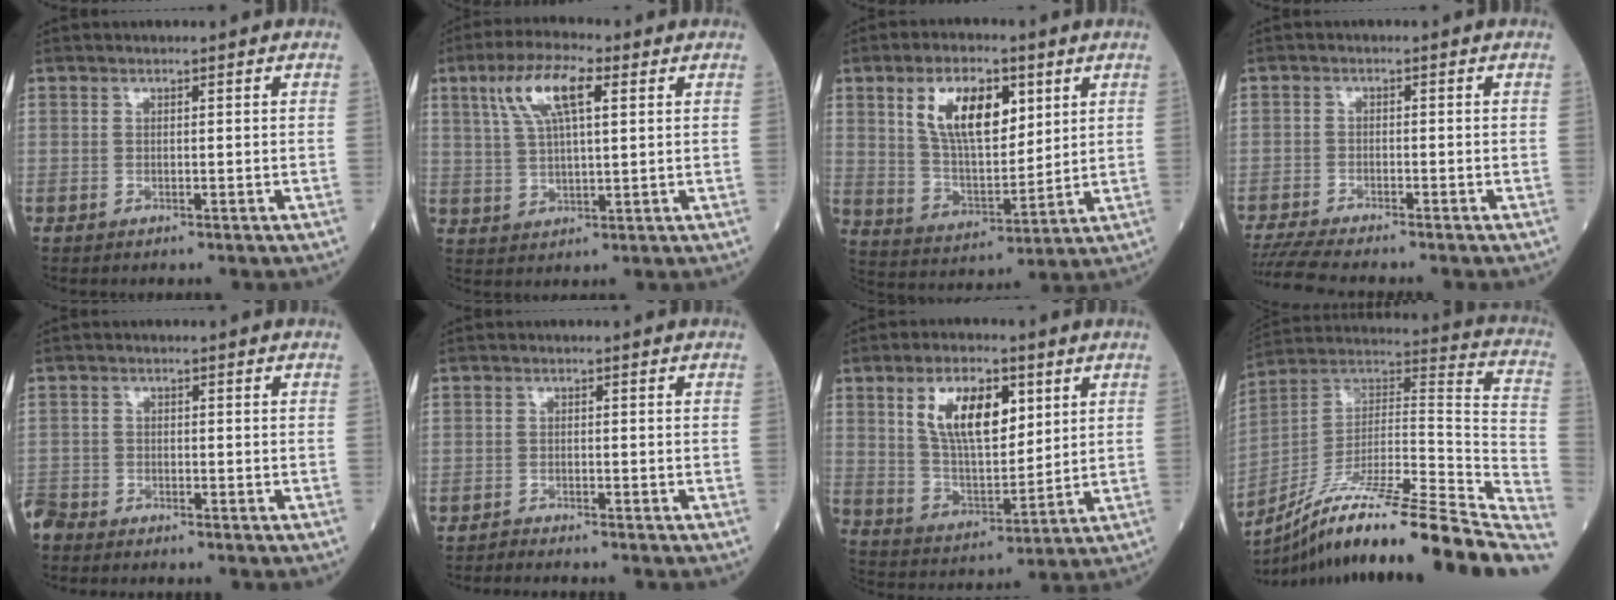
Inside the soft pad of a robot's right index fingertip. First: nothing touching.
{"total": 9.2, "force": [3.9, 2.4, 8.0], "torque": [-0.165, 0.018, 0.075]}
{"total": 12.1, "force": [5.1, 5.3, 9.7], "torque": [-0.185, 0.008, 0.099]}
{"total": 6.2, "force": [-5.8, 0.2, 2.3], "torque": [-0.046, -0.023, -0.102]}
{"total": 3.3, "force": [-3.2, 0.8, 0.1], "torque": [-0.005, -0.009, -0.065]}
{"total": 1.9, "force": [-1.9, -0.4, 0.1], "torque": [-0.007, -0.008, -0.031]}
{"total": 11.9, "force": [4.8, 5.1, 9.6], "torque": [-0.184, 0.007, 0.093]}
{"total": 32.6, "force": [-25.9, 1.2, 19.9], "torque": [-0.225, -0.017, -0.396]}